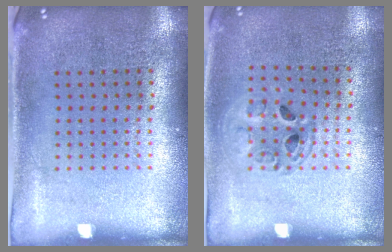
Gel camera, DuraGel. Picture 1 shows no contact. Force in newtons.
{"total": 1.3, "press": 1.2, "slide": 0.2}